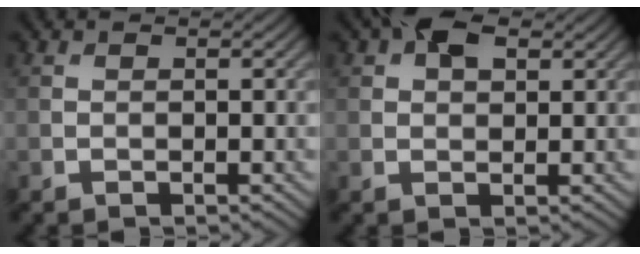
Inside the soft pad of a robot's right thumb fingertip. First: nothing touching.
{"total": 4.6, "force": [2.2, 2.6, 3.1], "torque": [-0.057, 0.010, 0.033]}